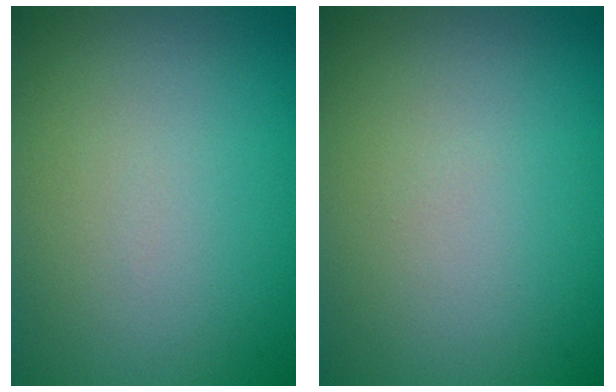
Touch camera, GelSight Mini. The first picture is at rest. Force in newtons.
{"total": 0.0}